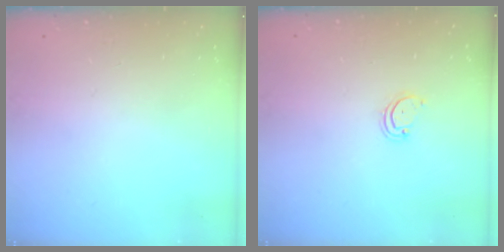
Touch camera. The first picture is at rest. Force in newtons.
{"total": 3.0, "press": 3.0, "slide": 0.2}